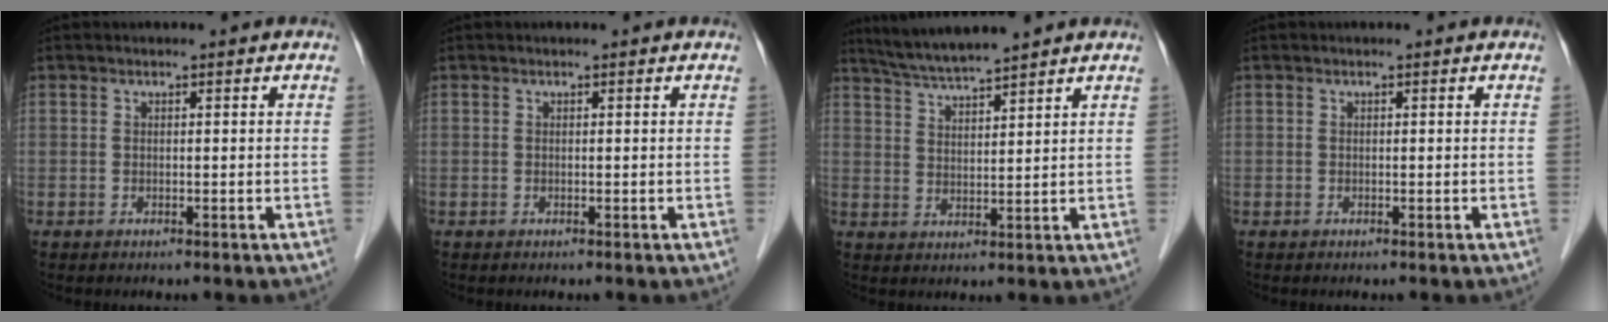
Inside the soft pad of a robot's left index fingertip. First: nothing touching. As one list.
[{"total": 0.0}, {"total": 7.2, "force": [6.6, -0.5, 3.0], "torque": [-0.059, 0.019, 0.125]}, {"total": 0.0}]